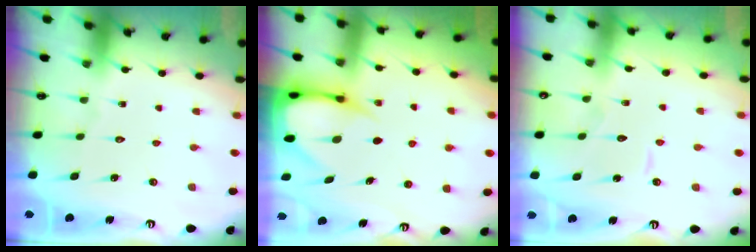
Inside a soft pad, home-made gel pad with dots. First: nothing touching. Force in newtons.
{"total": 6.3, "press": 6.3, "slide": 0.8}
{"total": 5.4, "press": 5.4, "slide": 0.4}